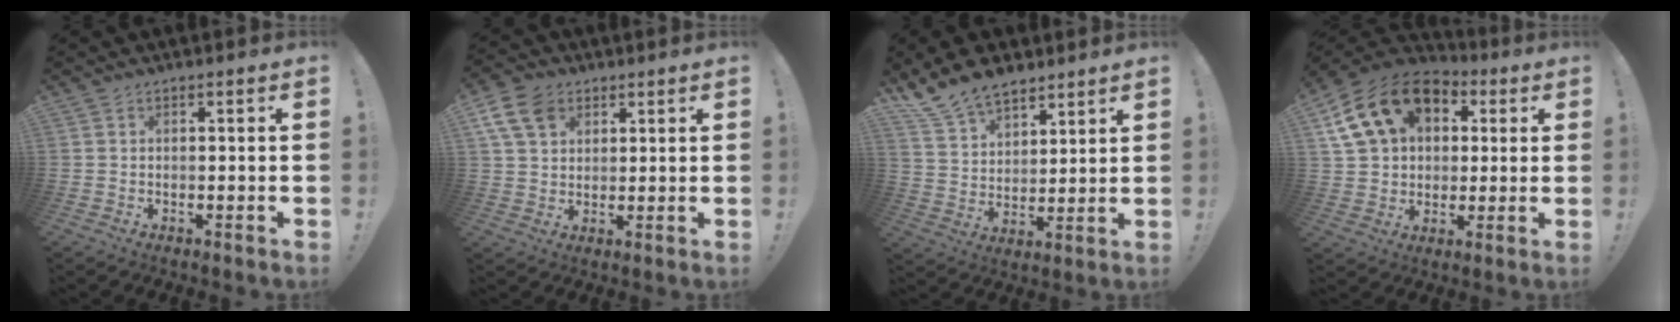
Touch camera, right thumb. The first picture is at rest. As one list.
[{"total": 10.2, "force": [5.1, 7.2, 5.2], "torque": [-0.098, -0.014, 0.100]}, {"total": 12.2, "force": [9.9, 5.9, 4.0], "torque": [-0.091, -0.065, 0.194]}, {"total": 18.9, "force": [7.0, 14.1, 10.4], "torque": [-0.167, -0.010, 0.140]}]